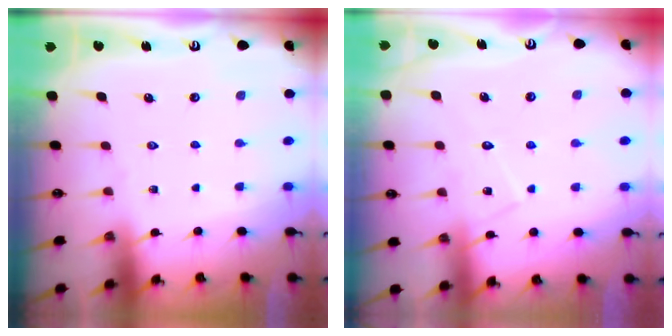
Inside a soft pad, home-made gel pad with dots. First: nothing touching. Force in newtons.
{"total": 8.1, "press": 8.1, "slide": 0.5}